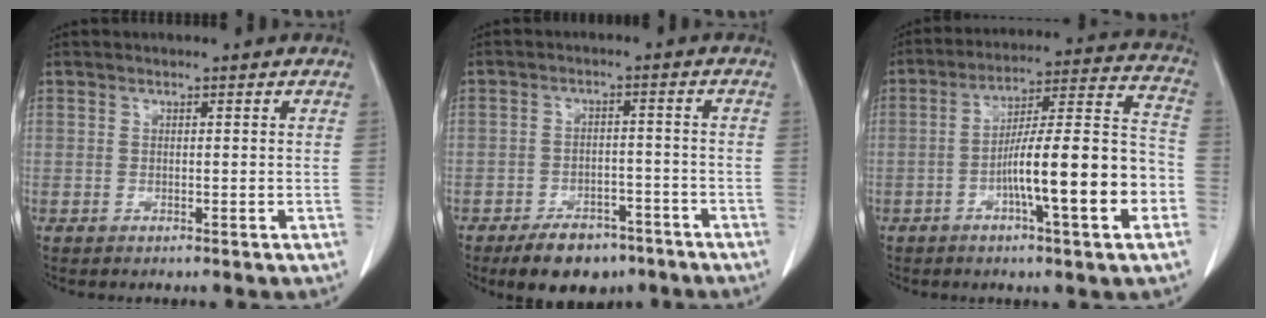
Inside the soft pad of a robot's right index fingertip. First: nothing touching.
{"total": 8.4, "force": [-6.3, 4.1, 3.7], "torque": [-0.059, 0.004, -0.097]}
{"total": 16.6, "force": [-5.2, 1.4, 15.7], "torque": [-0.242, 0.016, -0.080]}